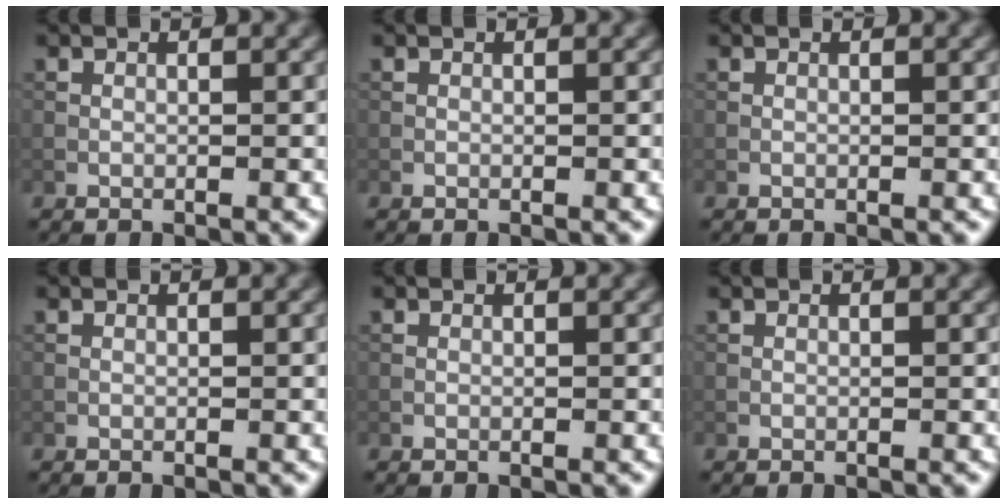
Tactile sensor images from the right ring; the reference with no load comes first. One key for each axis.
{"total": 0.0}
{"total": 0.0}
{"total": 0.0}
{"total": 0.0}
{"total": 0.0}